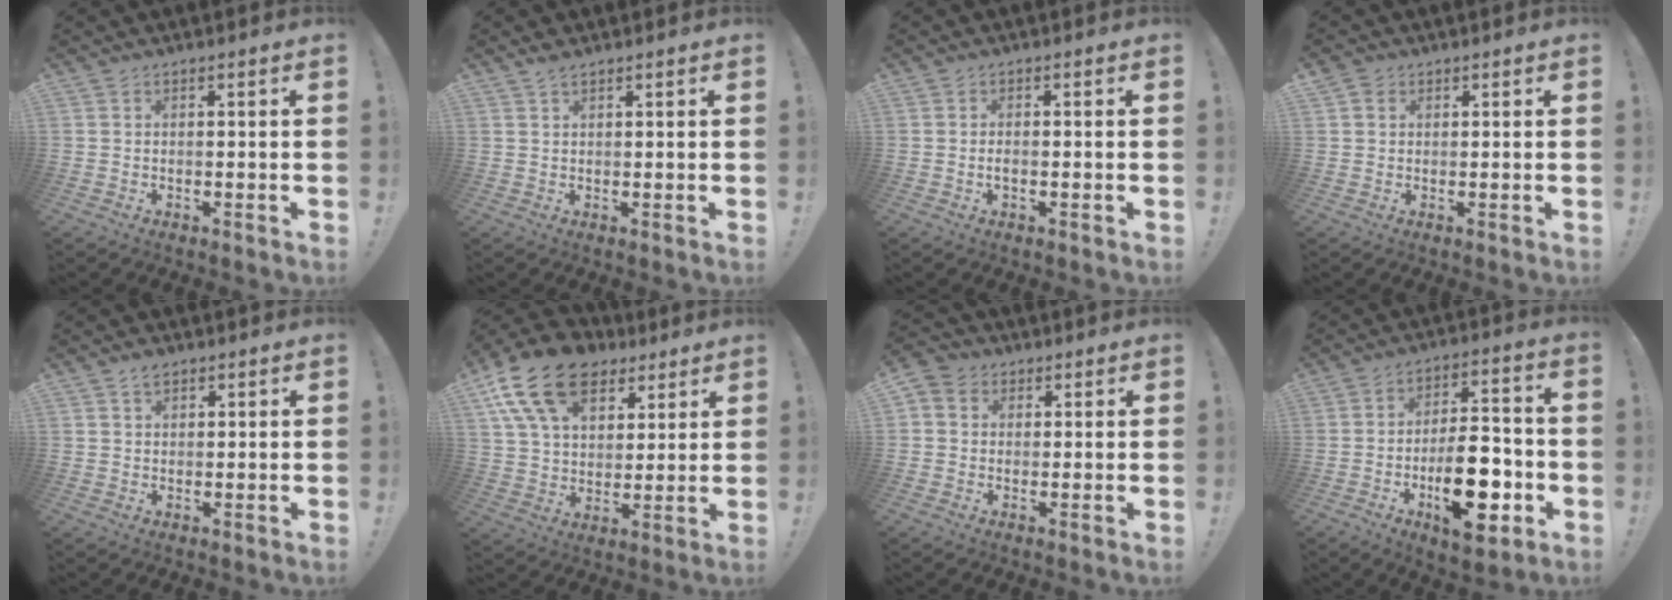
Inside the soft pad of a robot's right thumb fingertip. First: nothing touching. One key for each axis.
{"total": 1.8, "fx": 1.4, "fy": 0.5, "fz": 1.0, "tx": -0.017, "ty": -0.005, "tz": 0.025}
{"total": 1.4, "fx": -0.6, "fy": 0.5, "fz": 1.2, "tx": -0.022, "ty": 0.002, "tz": -0.011}
{"total": 1.7, "fx": 1.0, "fy": 1.4, "fz": 0.4, "tx": -0.009, "ty": 0.000, "tz": 0.018}
{"total": 2.5, "fx": 1.7, "fy": 1.6, "fz": 1.0, "tx": -0.009, "ty": -0.006, "tz": 0.029}
{"total": 19.6, "fx": 10.5, "fy": 12.4, "fz": 11.0, "tx": -0.190, "ty": -0.053, "tz": 0.192}
{"total": 4.2, "fx": 0.8, "fy": 3.8, "fz": 1.4, "tx": -0.028, "ty": 0.006, "tz": 0.016}
{"total": 18.4, "fx": -6.3, "fy": 8.8, "fz": 14.9, "tx": -0.218, "ty": 0.031, "tz": -0.094}